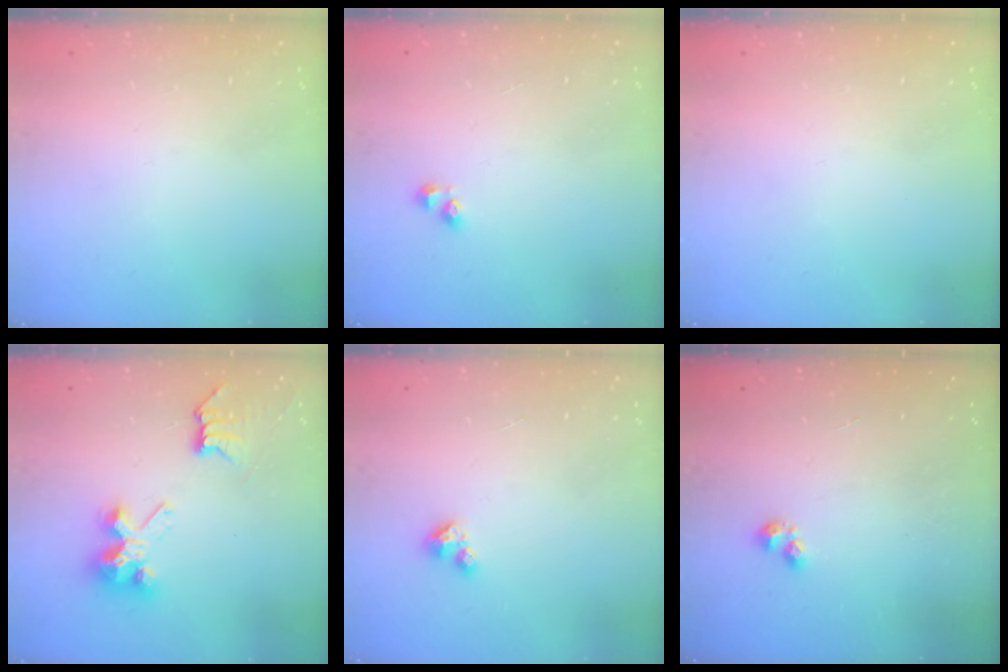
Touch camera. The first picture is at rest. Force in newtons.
{"total": 2.5, "press": 2.5, "slide": 0.2}
{"total": 0.0}
{"total": 7.4, "press": 7.4, "slide": 0.0}
{"total": 2.7, "press": 2.7, "slide": 0.3}
{"total": 3.4, "press": 3.3, "slide": 0.5}